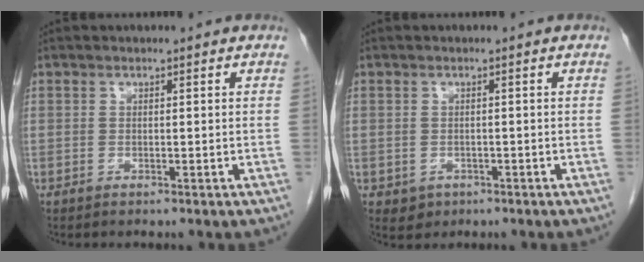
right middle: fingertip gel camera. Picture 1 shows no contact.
{"total": 2.0, "force": [-0.8, 1.8, 0.5], "torque": [-0.005, 0.005, -0.001]}